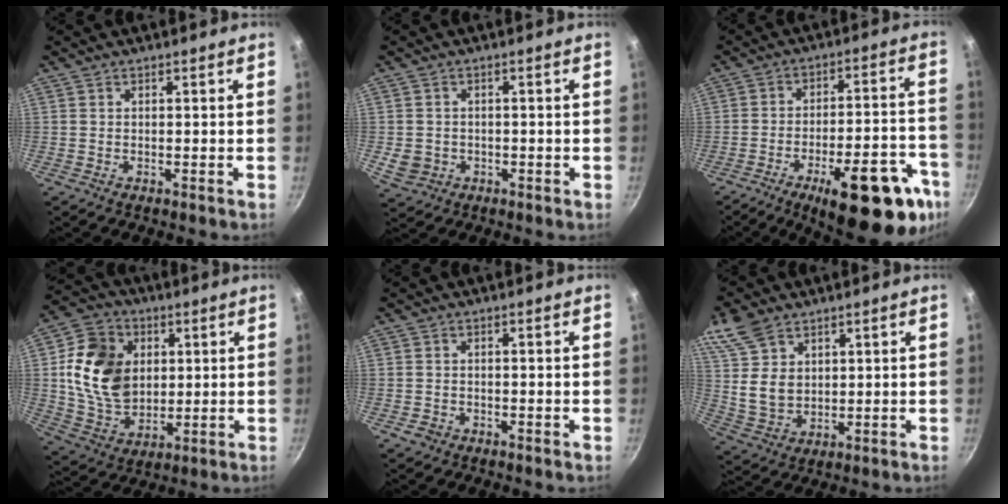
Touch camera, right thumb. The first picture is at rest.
{"total": 4.5, "force": [-1.0, 3.9, 2.0], "torque": [-0.032, 0.008, -0.006]}
{"total": 22.6, "force": [-12.0, 7.9, 17.4], "torque": [-0.182, 0.054, -0.164]}
{"total": 17.1, "force": [2.9, 13.0, 10.8], "torque": [-0.170, -0.005, 0.056]}
{"total": 1.6, "force": [-0.9, 1.2, 0.6], "torque": [-0.015, 0.007, -0.013]}
{"total": 11.2, "force": [6.1, 7.4, 5.7], "torque": [-0.091, -0.026, 0.130]}